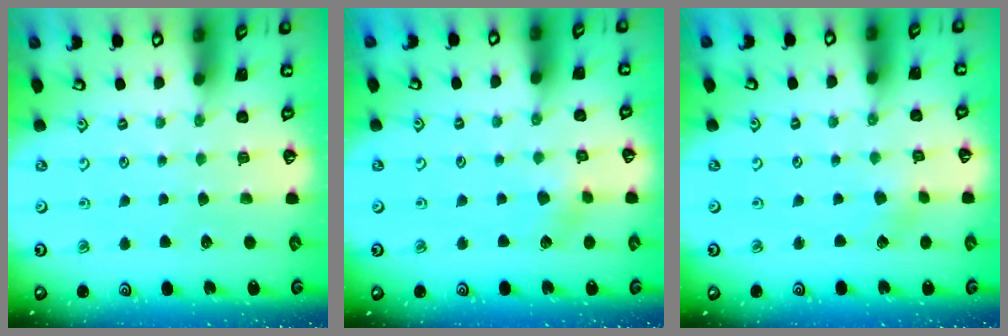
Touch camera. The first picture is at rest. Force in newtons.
{"total": 3.4, "press": 3.4, "slide": 0.4}
{"total": 1.8, "press": 1.8, "slide": 0.3}